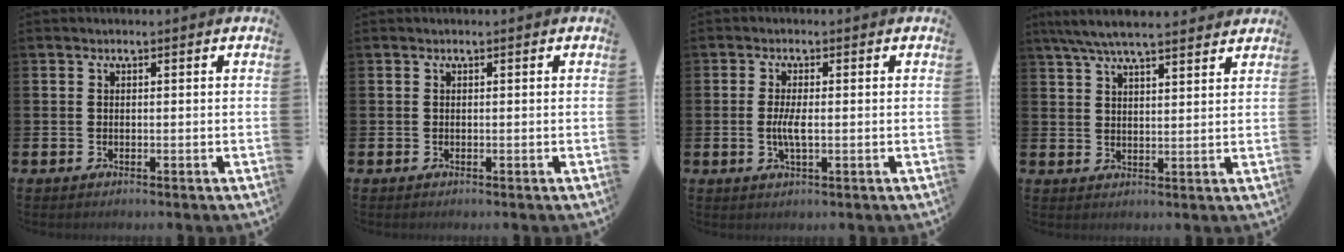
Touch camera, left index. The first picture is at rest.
{"total": 0.0}
{"total": 2.9, "force": [-0.3, 0.8, 2.7], "torque": [-0.045, -0.003, -0.009]}
{"total": 6.4, "force": [5.9, 0.7, 2.4], "torque": [-0.059, -0.018, 0.106]}